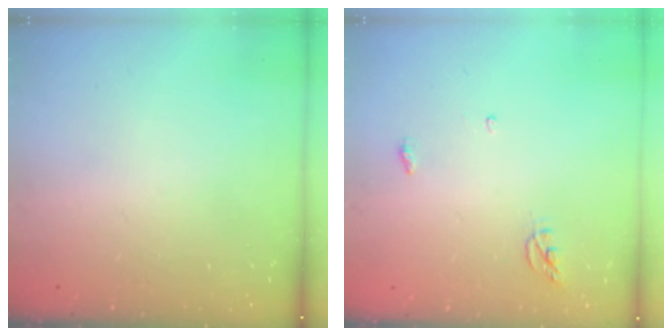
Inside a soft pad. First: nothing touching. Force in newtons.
{"total": 3.9, "press": 3.8, "slide": 0.3}